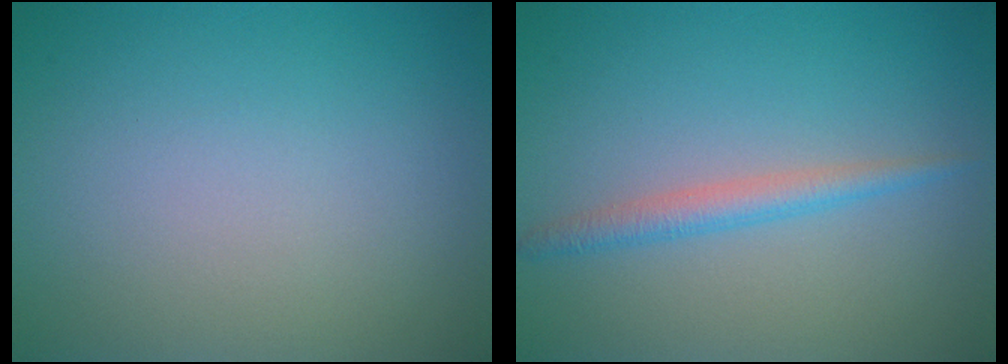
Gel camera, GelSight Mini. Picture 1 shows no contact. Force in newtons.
{"total": 2.0, "press": 2.0, "slide": 0.1}